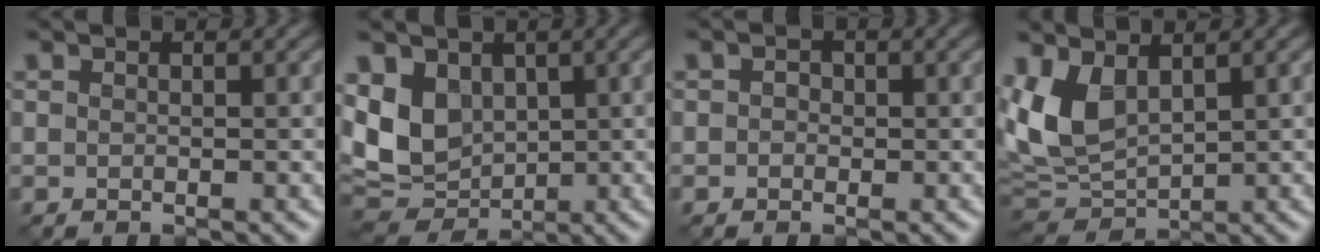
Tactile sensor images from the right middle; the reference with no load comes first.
{"total": 7.4, "force": [0.9, 5.8, 4.6], "torque": [-0.108, -0.009, 0.014]}
{"total": 1.0, "force": [-0.1, 1.0, 0.4], "torque": [-0.002, -0.003, -0.007]}
{"total": 6.0, "force": [1.8, 3.5, 4.6], "torque": [-0.105, -0.006, 0.033]}